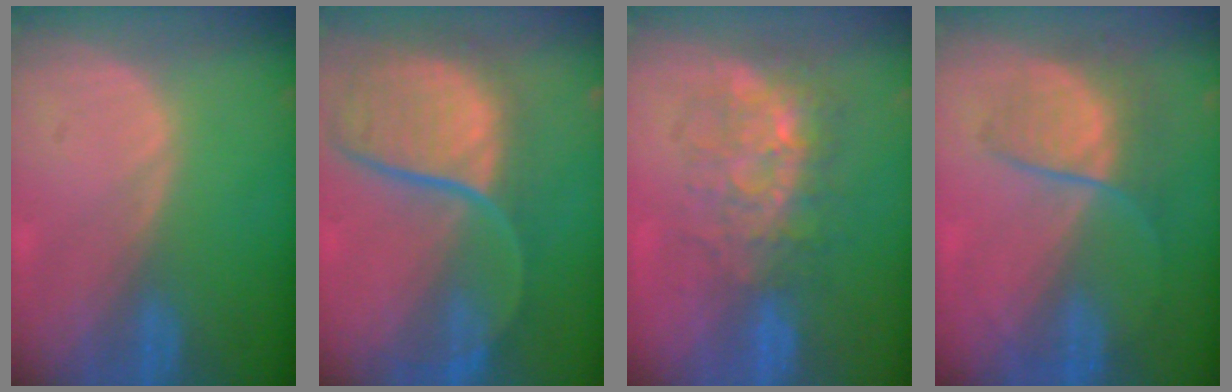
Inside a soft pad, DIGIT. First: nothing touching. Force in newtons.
{"total": 12.2, "press": 9.9, "slide": 7.1}
{"total": 8.8, "press": 7.5, "slide": 4.5}
{"total": 6.6, "press": 6.2, "slide": 2.3}